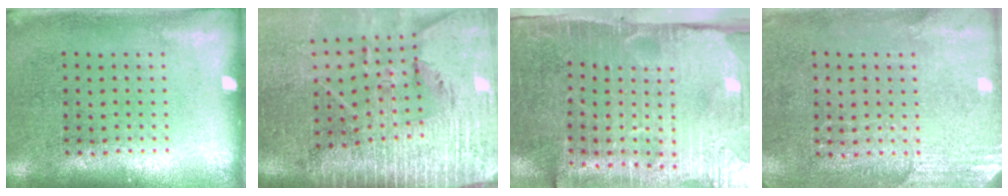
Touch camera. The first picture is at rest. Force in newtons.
{"total": 3.9, "press": 3.4, "slide": 2.0}
{"total": 4.3, "press": 3.8, "slide": 1.8}
{"total": 2.6, "press": 2.3, "slide": 1.2}